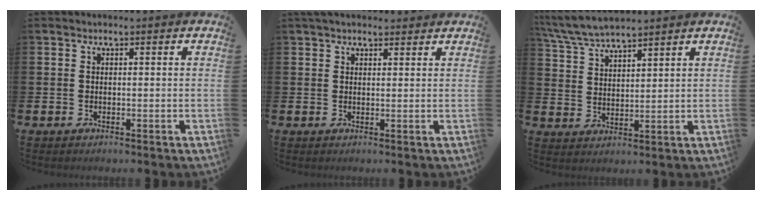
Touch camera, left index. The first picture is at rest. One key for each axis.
{"total": 2.2, "fx": 1.9, "fy": 0.9, "fz": 0.6, "tx": -0.004, "ty": -0.003, "tz": 0.033}
{"total": 5.6, "fx": 5.4, "fy": 0.6, "fz": 1.3, "tx": -0.047, "ty": -0.022, "tz": 0.098}